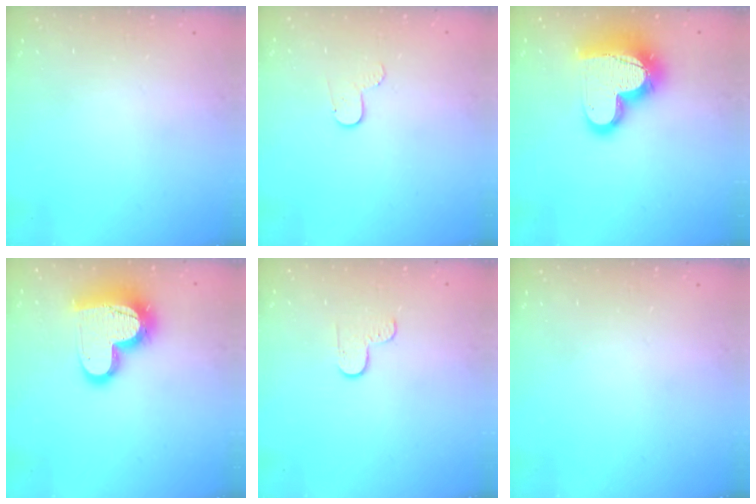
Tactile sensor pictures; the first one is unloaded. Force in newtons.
{"total": 5.2, "press": 5.2, "slide": 0.6}
{"total": 19.0, "press": 18.9, "slide": 1.3}
{"total": 17.4, "press": 17.4, "slide": 1.4}
{"total": 3.6, "press": 3.5, "slide": 0.4}
{"total": 0.0}